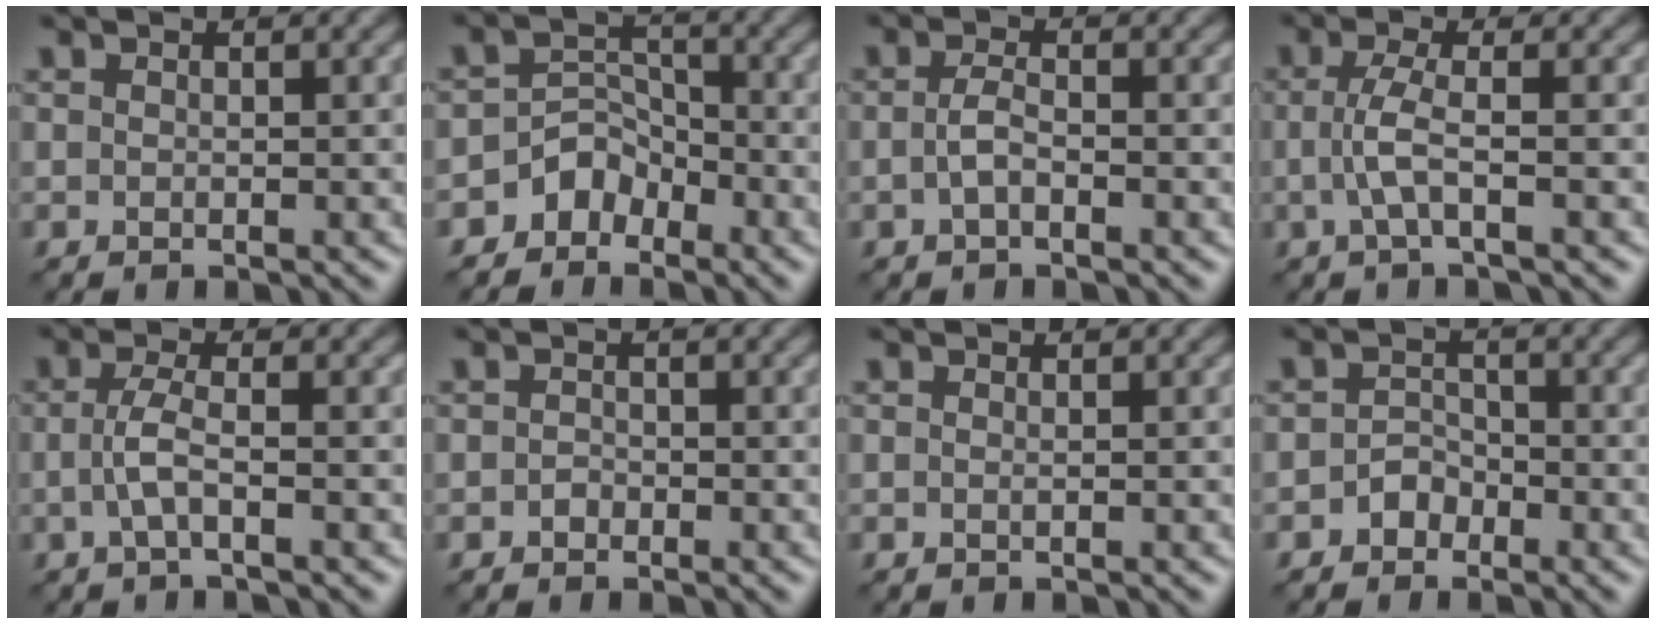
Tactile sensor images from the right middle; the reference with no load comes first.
{"total": 2.9, "force": [-2.1, 1.9, 0.5], "torque": [0.002, 0.011, -0.042]}
{"total": 1.6, "force": [-0.5, 0.6, 1.4], "torque": [-0.031, 0.001, -0.014]}
{"total": 2.5, "force": [-0.3, 0.5, 2.4], "torque": [-0.057, 0.001, -0.009]}
{"total": 2.2, "force": [-0.4, 0.5, 2.1], "torque": [-0.049, 0.001, -0.012]}
{"total": 0.7, "force": [-0.4, 0.5, 0.2], "torque": [-0.003, -0.002, -0.008]}
{"total": 0.0}
{"total": 1.7, "force": [-1.0, 1.3, 0.5], "torque": [-0.006, 0.007, -0.019]}